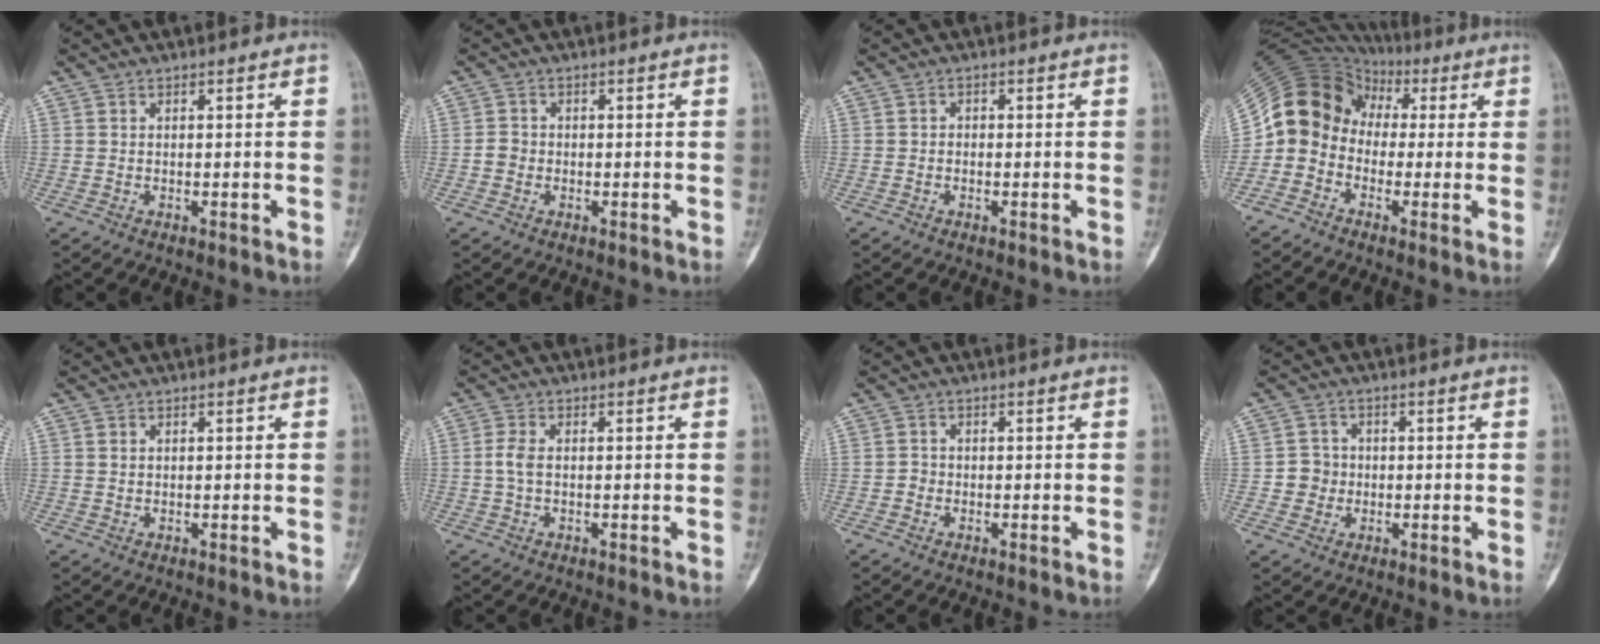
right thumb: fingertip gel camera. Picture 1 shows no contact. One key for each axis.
{"total": 2.0, "fx": -0.5, "fy": 1.8, "fz": 0.7, "tx": -0.005, "ty": 0.008, "tz": -0.012}
{"total": 0.8, "fx": -0.4, "fy": 0.7, "fz": 0.2, "tx": 0.008, "ty": 0.004, "tz": -0.011}
{"total": 11.4, "fx": -0.5, "fy": 10.2, "fz": 4.9, "tx": -0.078, "ty": 0.056, "tz": -0.018}
{"total": 0.8, "fx": 0.3, "fy": 0.6, "fz": 0.4, "tx": -0.005, "ty": 0.001, "tz": 0.008}
{"total": 2.8, "fx": -0.1, "fy": 1.6, "fz": 2.3, "tx": -0.055, "ty": 0.005, "tz": -0.005}
{"total": 1.2, "fx": -0.4, "fy": 1.0, "fz": 0.3, "tx": 0.002, "ty": 0.006, "tz": -0.011}
{"total": 3.8, "fx": -0.4, "fy": 3.7, "fz": 0.7, "tx": 0.013, "ty": 0.009, "tz": -0.011}